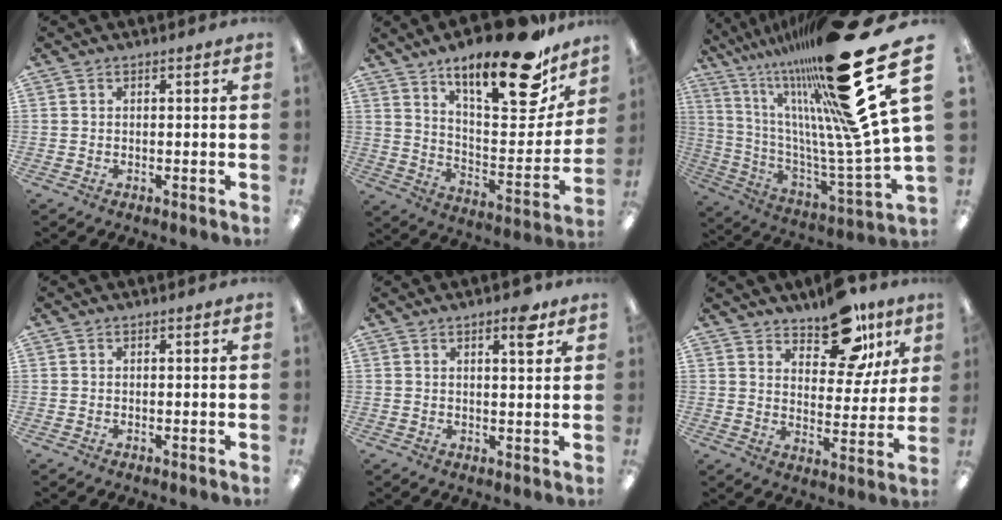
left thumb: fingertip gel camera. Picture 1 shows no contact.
{"total": 22.6, "force": [16.3, 6.9, 14.0], "torque": [-0.205, -0.115, 0.266]}
{"total": 35.8, "force": [18.3, 10.1, 29.0], "torque": [-0.391, -0.129, 0.326]}
{"total": 0.0}
{"total": 5.3, "force": [3.1, 1.5, 4.0], "torque": [-0.047, -0.013, 0.045]}
{"total": 14.7, "force": [10.4, 7.0, 7.6], "torque": [-0.095, -0.060, 0.180]}